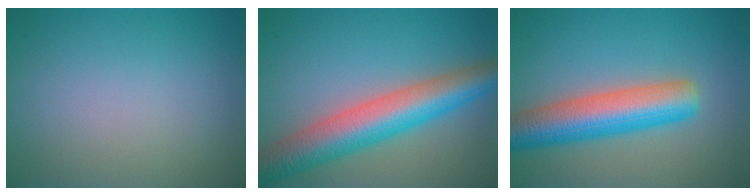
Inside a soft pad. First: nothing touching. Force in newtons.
{"total": 8.4, "press": 8.4, "slide": 0.1}
{"total": 7.8, "press": 7.8, "slide": 0.2}